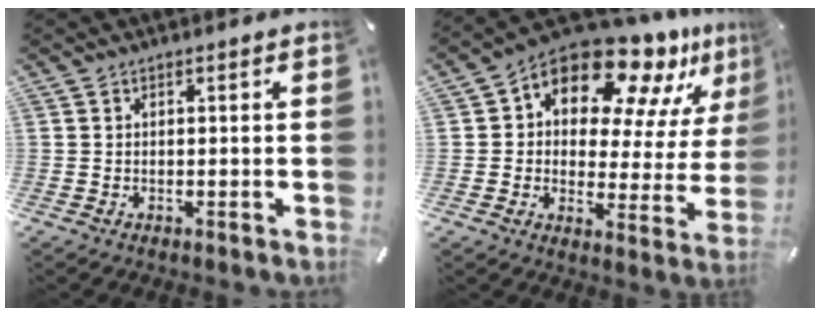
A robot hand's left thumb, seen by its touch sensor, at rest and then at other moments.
{"total": 14.6, "force": [10.9, 6.9, 6.7], "torque": [-0.112, -0.099, 0.185]}